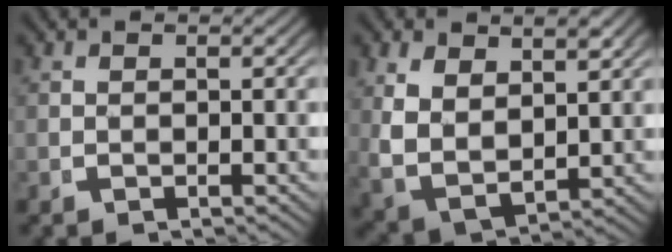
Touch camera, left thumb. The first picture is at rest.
{"total": 7.3, "force": [0.6, 5.6, 4.7], "torque": [-0.131, -0.037, 0.033]}